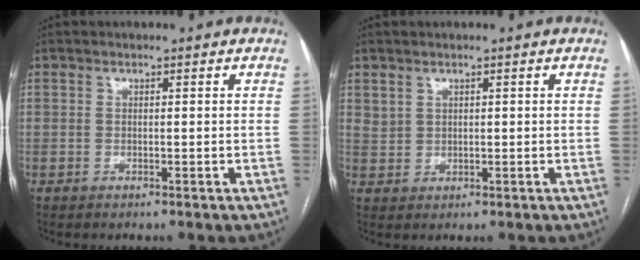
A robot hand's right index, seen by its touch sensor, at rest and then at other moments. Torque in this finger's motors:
{"motor_torque": [0.11, 0.11, 0.04, 0.00]}